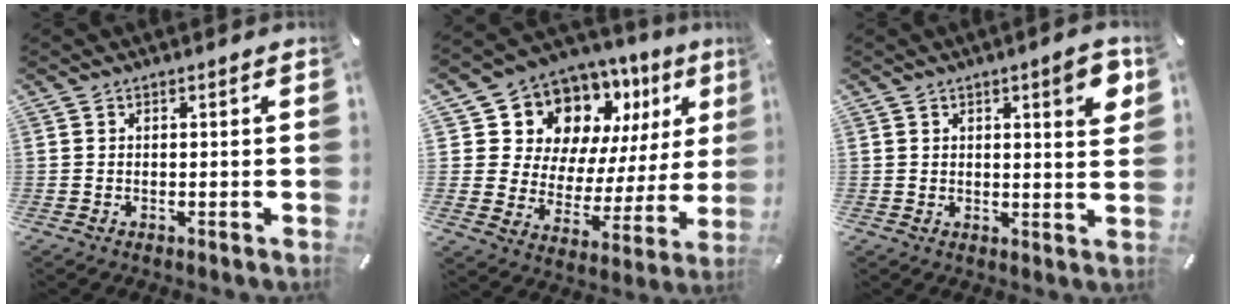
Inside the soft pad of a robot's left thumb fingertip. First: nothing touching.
{"total": 12.5, "force": [9.1, 8.1, 3.0], "torque": [-0.052, -0.097, 0.161]}
{"total": 6.1, "force": [2.7, 2.1, 5.1], "torque": [-0.068, -0.005, 0.040]}